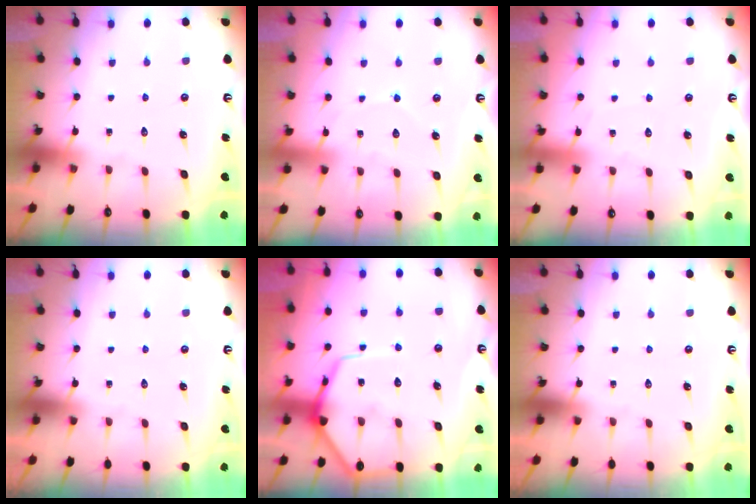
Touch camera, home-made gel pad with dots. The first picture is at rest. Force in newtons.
{"total": 5.5, "press": 5.5, "slide": 0.3}
{"total": 3.2, "press": 3.1, "slide": 0.6}
{"total": 0.0}
{"total": 11.0, "press": 10.9, "slide": 1.0}
{"total": 0.0}